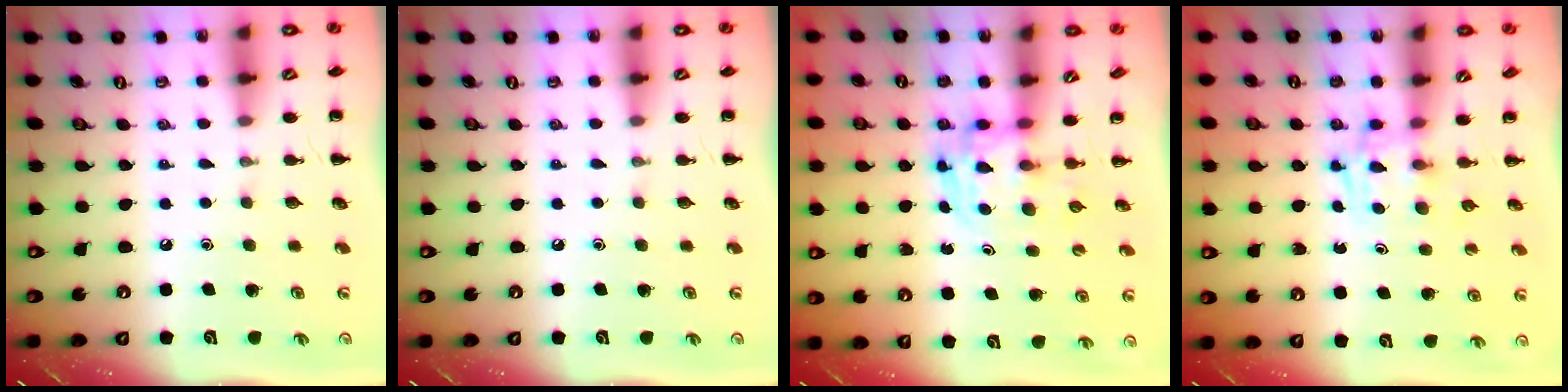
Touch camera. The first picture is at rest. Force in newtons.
{"total": 0.0}
{"total": 3.6, "press": 3.5, "slide": 0.6}
{"total": 4.0, "press": 3.9, "slide": 0.5}